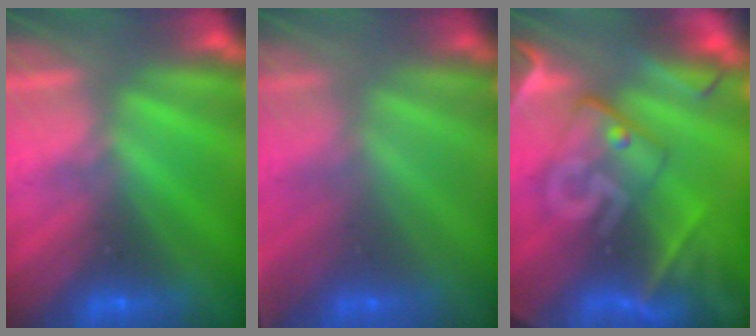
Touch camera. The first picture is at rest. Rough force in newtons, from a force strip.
{"total": 1.8}
{"total": 7.1}